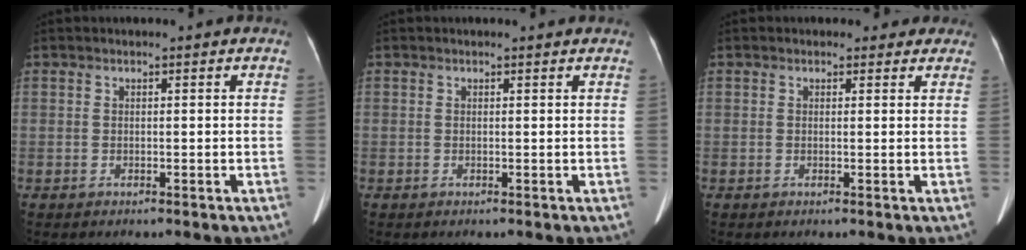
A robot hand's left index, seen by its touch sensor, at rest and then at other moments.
{"total": 0.5, "force": [0.5, 0.2, 0.1], "torque": [-0.010, 0.008, 0.004]}
{"total": 2.6, "force": [2.0, 1.7, 0.2], "torque": [0.011, 0.000, 0.010]}